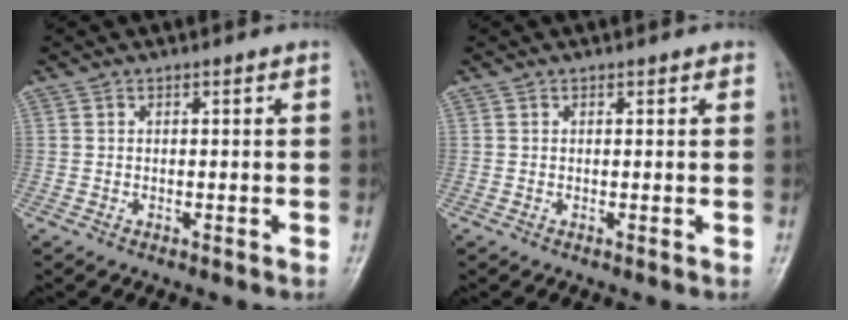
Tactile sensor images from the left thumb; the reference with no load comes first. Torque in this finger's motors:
{"motor_torque": [-0.12, 0.02, -0.30, 0.12, -0.02]}